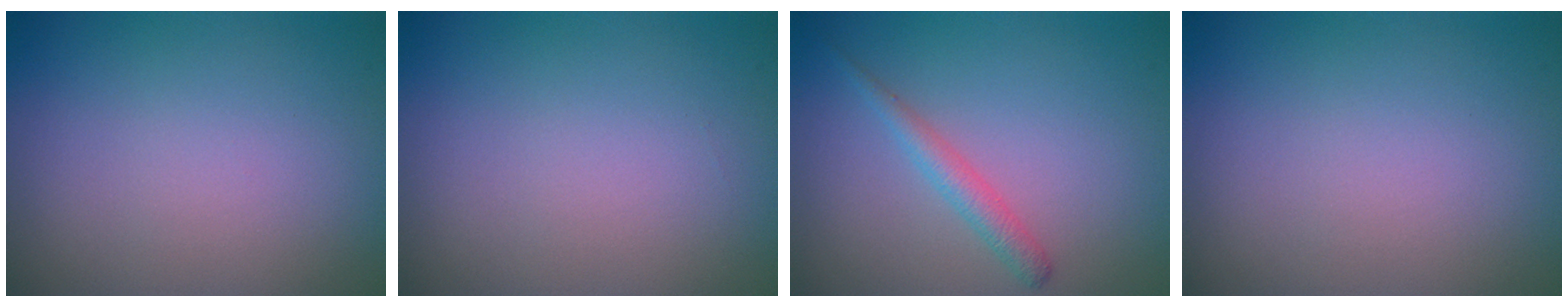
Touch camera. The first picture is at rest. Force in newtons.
{"total": 0.0}
{"total": 1.8, "press": 1.8, "slide": 0.1}
{"total": 0.0}